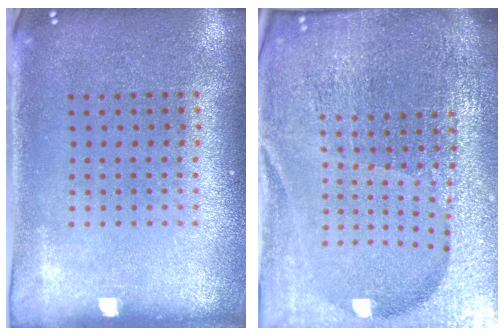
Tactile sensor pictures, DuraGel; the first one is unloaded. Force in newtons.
{"total": 6.8, "press": 5.9, "slide": 3.4}